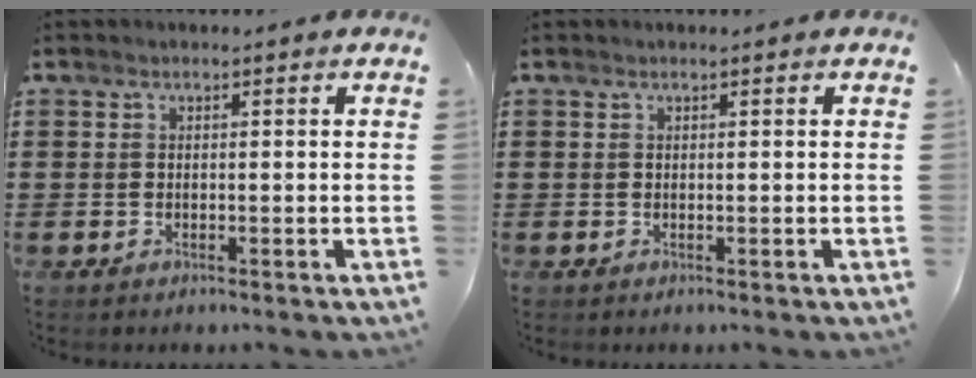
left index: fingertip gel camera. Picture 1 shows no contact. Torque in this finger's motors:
{"motor_torque": [0.16, -0.09, 0.00, 0.00]}